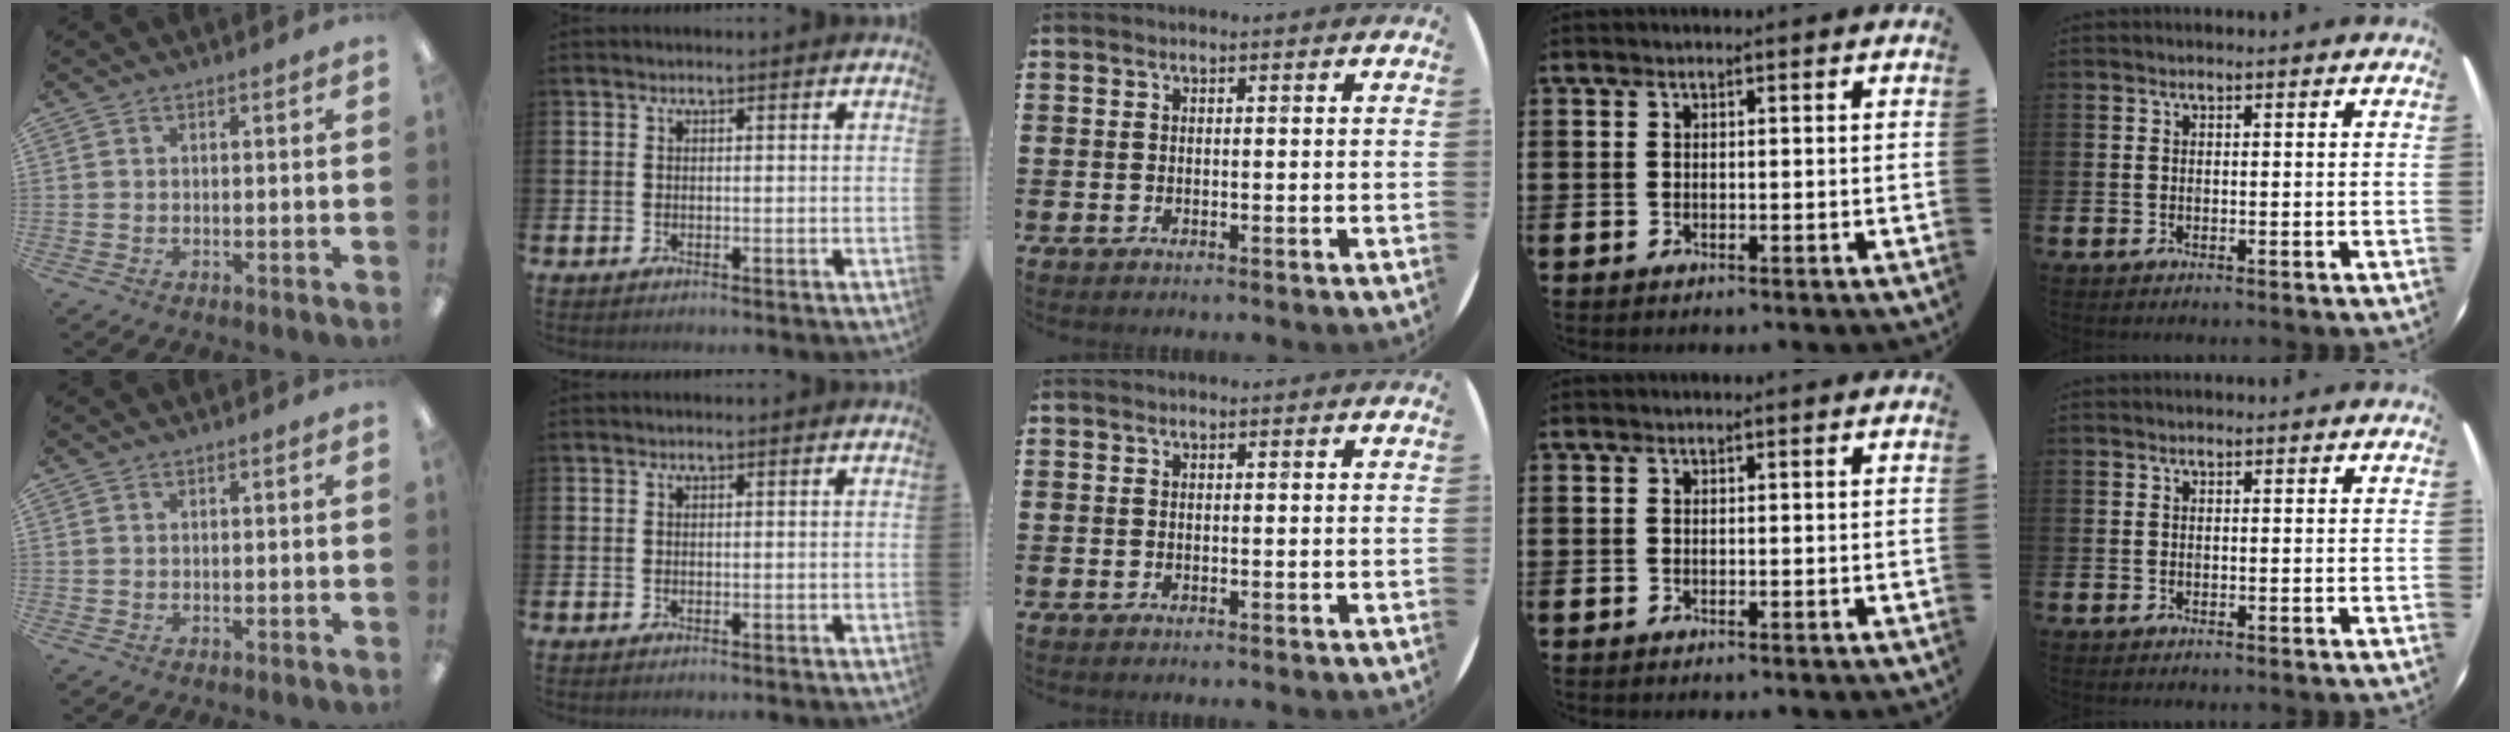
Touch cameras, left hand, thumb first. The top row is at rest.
{}